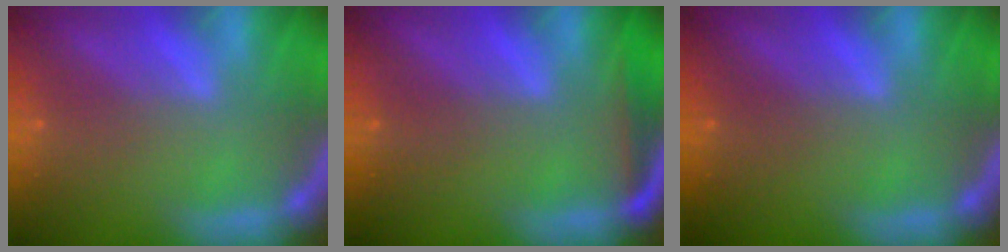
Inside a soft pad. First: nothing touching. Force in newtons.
{"total": 2.5}
{"total": 0.0}